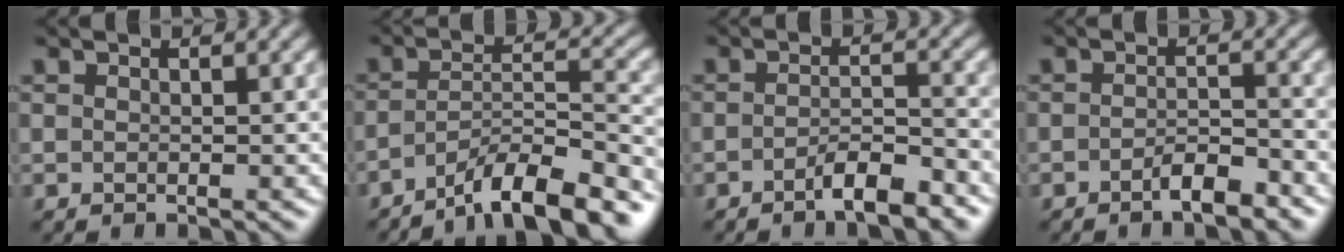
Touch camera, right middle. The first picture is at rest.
{"total": 9.1, "force": [-6.6, 2.0, 5.9], "torque": [-0.084, 0.009, -0.116]}
{"total": 3.7, "force": [-2.4, 0.8, 2.6], "torque": [-0.043, 0.004, -0.045]}
{"total": 2.7, "force": [-1.8, 0.7, 2.0], "torque": [-0.032, 0.005, -0.033]}